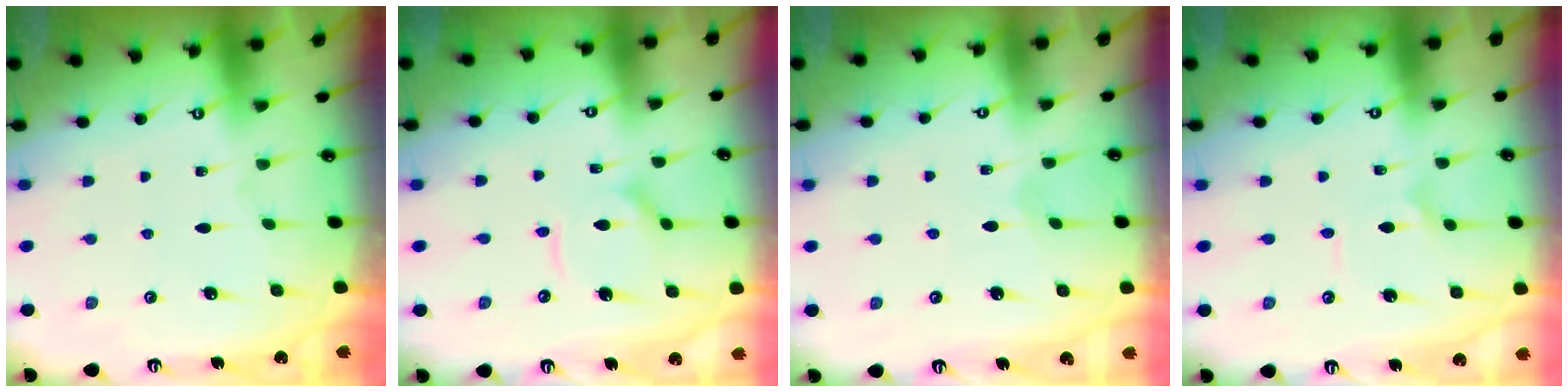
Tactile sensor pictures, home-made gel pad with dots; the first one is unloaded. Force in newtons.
{"total": 7.9, "press": 7.8, "slide": 0.8}
{"total": 1.7, "press": 1.7, "slide": 0.1}
{"total": 1.8, "press": 1.8, "slide": 0.1}